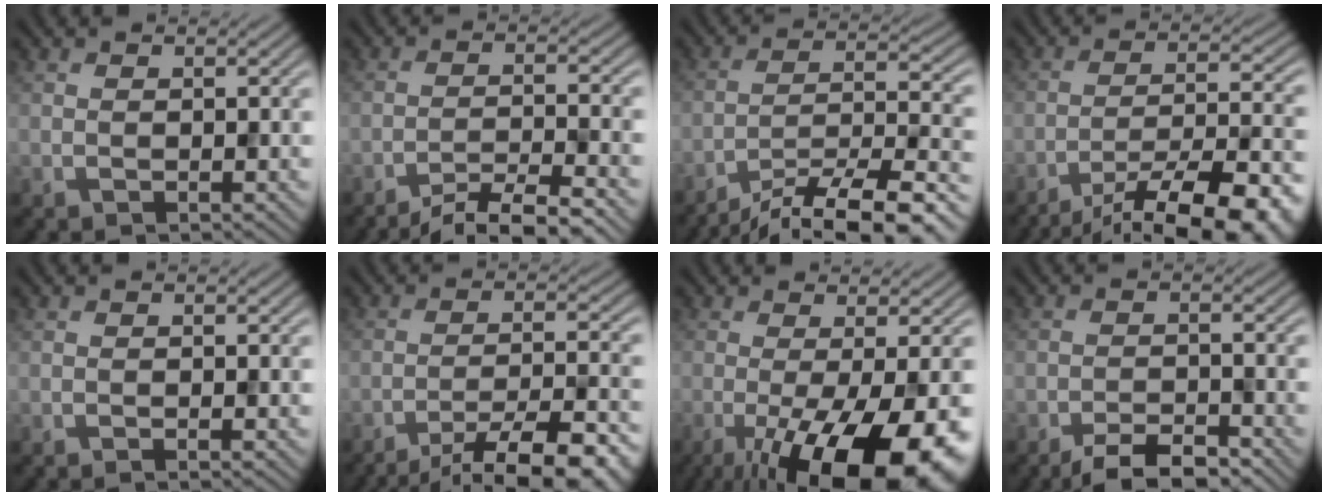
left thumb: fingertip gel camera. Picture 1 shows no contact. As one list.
[{"total": 6.6, "force": [-5.2, 0.9, 4.0], "torque": [-0.068, 0.010, -0.092]}, {"total": 14.8, "force": [-12.2, 3.2, 7.8], "torque": [-0.130, -0.014, -0.180]}, {"total": 17.3, "force": [-13.4, 4.0, 10.2], "torque": [-0.131, -0.008, -0.187]}, {"total": 0.6, "force": [-0.3, 0.0, 0.5], "torque": [-0.008, -0.001, -0.008]}, {"total": 12.3, "force": [-9.3, 2.4, 7.6], "torque": [-0.123, -0.007, -0.131]}, {"total": 16.0, "force": [-6.3, 4.7, 13.9], "torque": [-0.197, -0.018, -0.091]}, {"total": 5.0, "force": [-4.0, 1.2, 2.8], "torque": [-0.044, 0.002, -0.069]}]